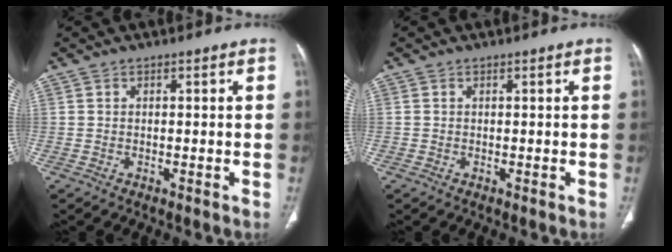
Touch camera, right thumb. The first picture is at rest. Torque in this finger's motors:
{"motor_torque": [0.24, 0.08, -0.01, 0.31, 0.03]}